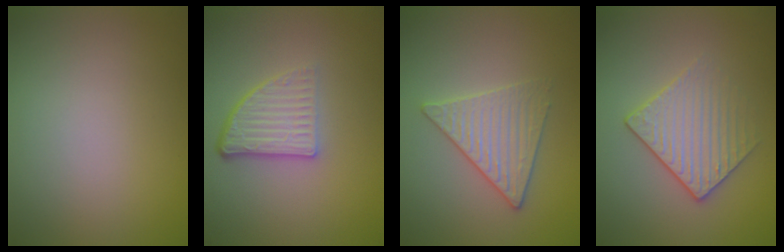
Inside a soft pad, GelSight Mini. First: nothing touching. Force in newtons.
{"total": 3.8, "press": 2.5, "slide": 2.8}
{"total": 3.2, "press": 3.2, "slide": 0.6}
{"total": 2.9, "press": 2.6, "slide": 1.2}